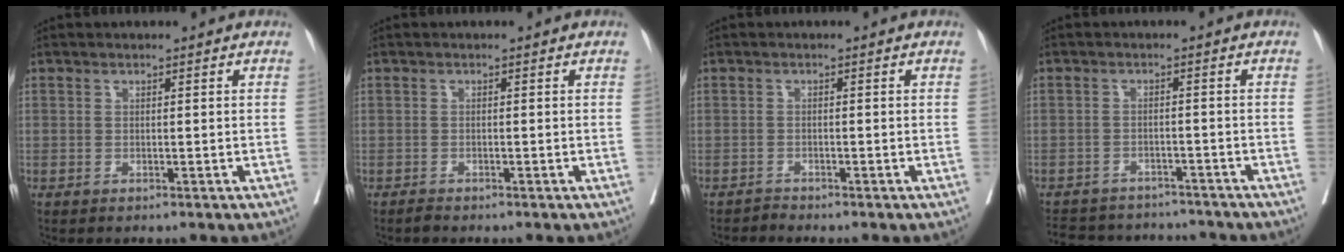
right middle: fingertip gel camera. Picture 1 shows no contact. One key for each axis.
{"total": 0.7, "fx": -0.6, "fy": 0.1, "fz": 0.1, "tx": -0.008, "ty": -0.002, "tz": -0.013}
{"total": 0.9, "fx": -0.8, "fy": -0.2, "fz": -0.4, "tx": 0.005, "ty": -0.006, "tz": -0.016}
{"total": 12.7, "fx": -11.7, "fy": 4.0, "fz": 3.0, "tx": -0.064, "ty": 0.012, "tz": -0.152}